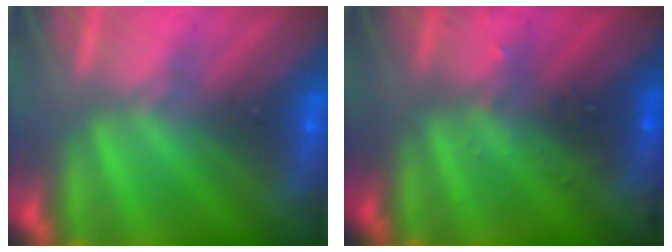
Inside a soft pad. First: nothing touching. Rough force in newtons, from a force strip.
{"total": 3.0}